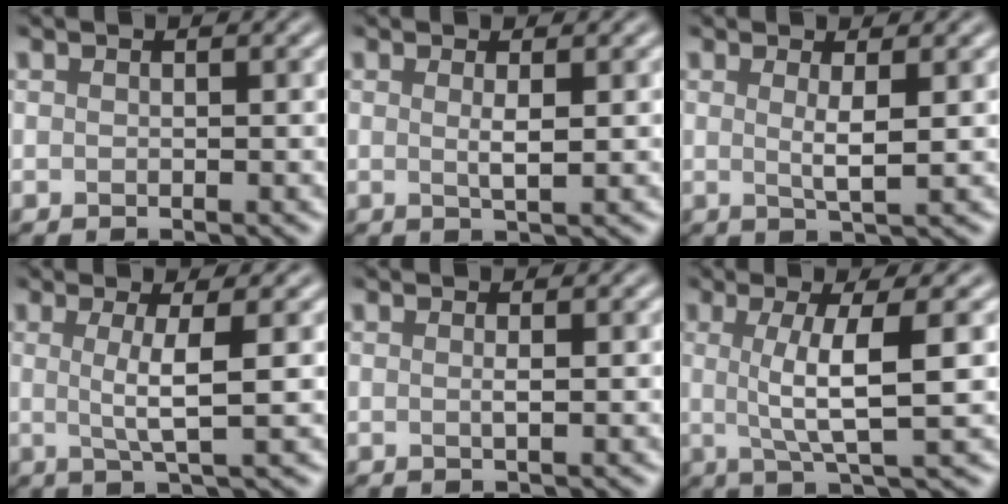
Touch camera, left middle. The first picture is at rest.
{"total": 0.9, "force": [-0.2, -0.3, 0.8], "torque": [-0.028, 0.004, 0.011]}
{"total": 1.4, "force": [-0.1, -0.3, 1.4], "torque": [-0.038, 0.000, 0.015]}
{"total": 2.8, "force": [-0.3, -0.1, 2.8], "torque": [-0.060, 0.005, 0.014]}
{"total": 0.6, "force": [-0.2, 0.0, 0.6], "torque": [-0.012, 0.004, -0.006]}
{"total": 4.9, "force": [-0.1, 0.4, 4.9], "torque": [-0.093, 0.013, 0.016]}